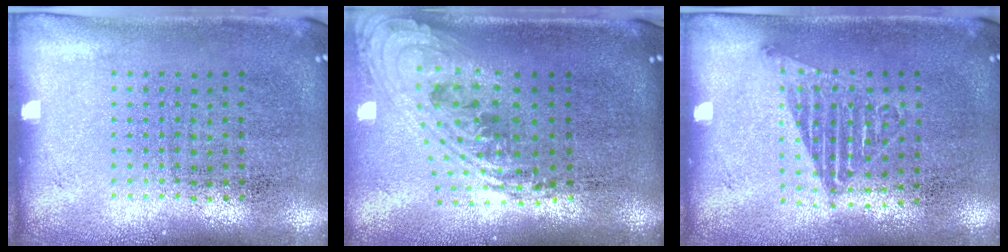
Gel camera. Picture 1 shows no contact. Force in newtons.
{"total": 2.4, "press": 1.7, "slide": 1.7}
{"total": 1.2, "press": 1.0, "slide": 0.6}